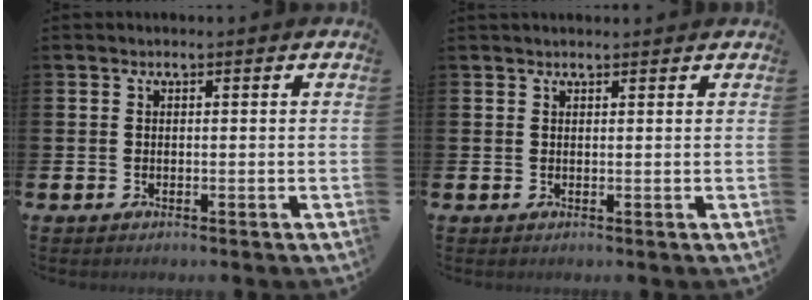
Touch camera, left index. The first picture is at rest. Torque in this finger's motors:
{"motor_torque": [0.90, -1.24, 0.35, 0.05]}